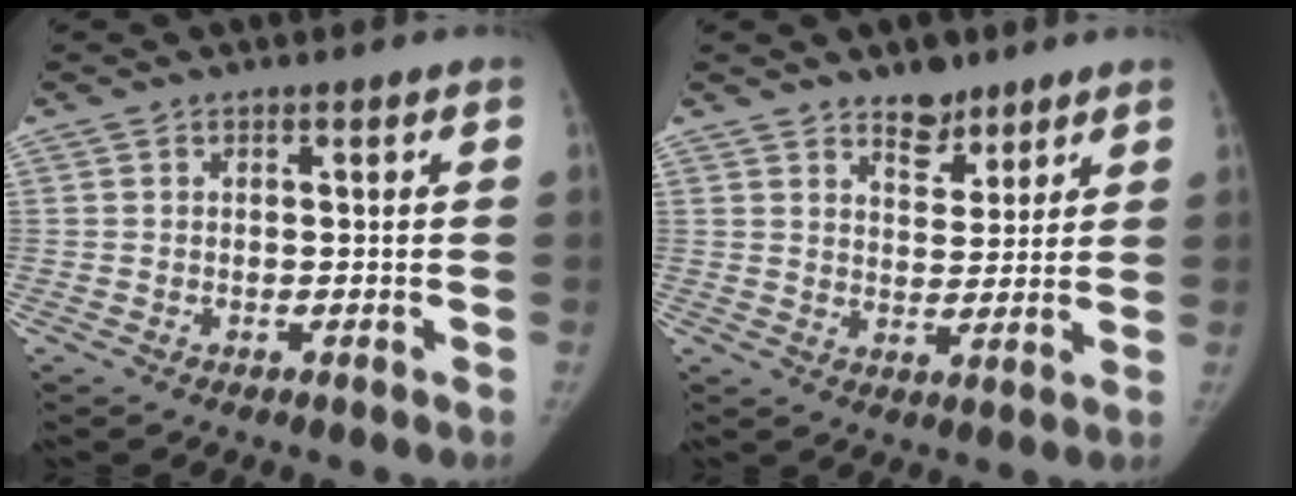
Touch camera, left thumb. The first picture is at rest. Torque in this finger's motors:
{"motor_torque": [0.58, -0.53, 0.69, -0.56, 0.14]}